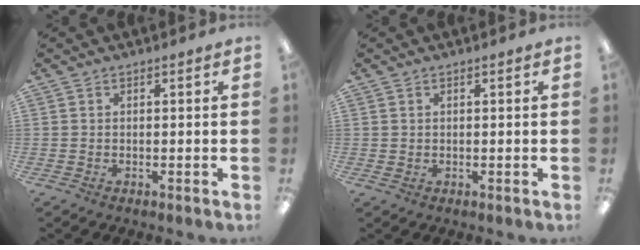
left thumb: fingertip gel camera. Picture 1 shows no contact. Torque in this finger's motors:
{"motor_torque": [-0.09, -0.07, 0.14, -0.26, 0.00]}